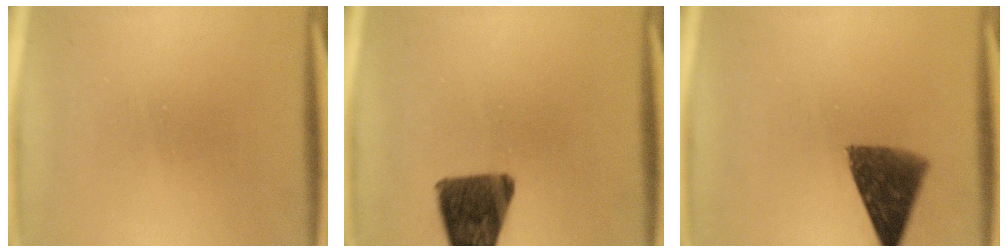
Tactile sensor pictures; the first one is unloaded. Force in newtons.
{"total": 11.8}
{"total": 9.6}